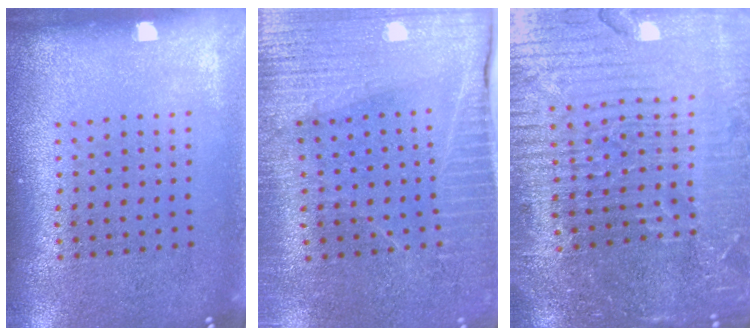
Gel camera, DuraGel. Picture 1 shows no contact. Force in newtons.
{"total": 3.6, "press": 3.5, "slide": 0.4}
{"total": 6.2, "press": 5.5, "slide": 2.9}